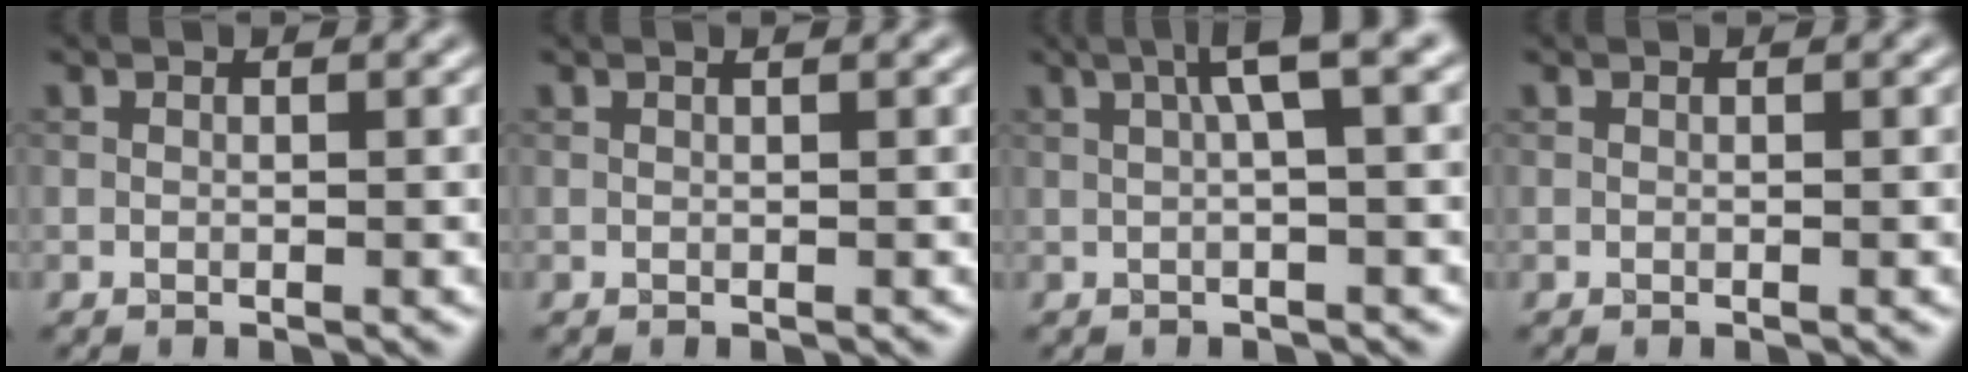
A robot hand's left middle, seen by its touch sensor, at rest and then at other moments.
{"total": 0.7, "force": [0.4, 0.2, 0.5], "torque": [-0.006, 0.003, 0.001]}
{"total": 3.7, "force": [1.1, 0.5, 3.5], "torque": [-0.054, 0.017, 0.016]}
{"total": 0.0}